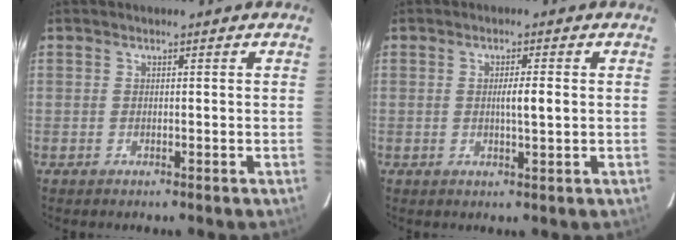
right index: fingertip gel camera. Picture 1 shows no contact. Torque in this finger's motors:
{"motor_torque": [0.49, 0.01, 0.23, 0.07]}